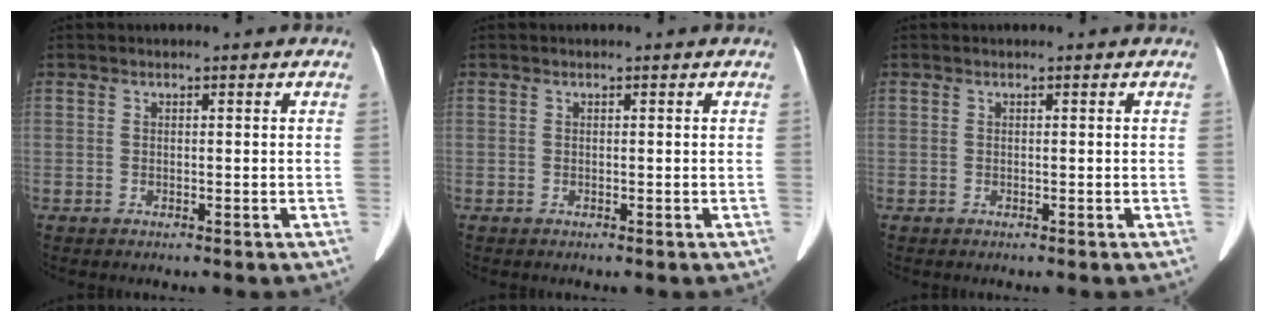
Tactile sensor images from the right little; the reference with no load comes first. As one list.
[{"total": 0.0}, {"total": 0.0}]